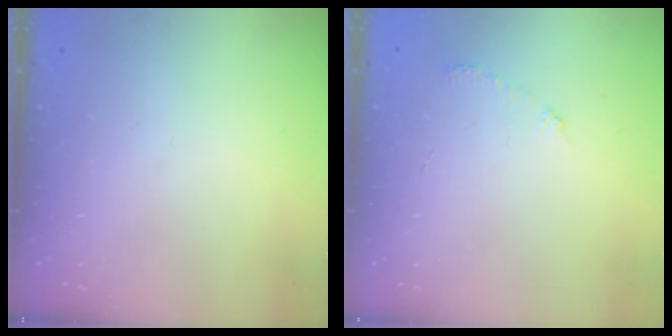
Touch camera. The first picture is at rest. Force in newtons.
{"total": 3.6, "press": 3.6, "slide": 0.3}